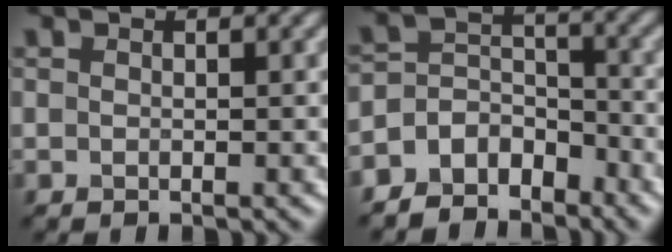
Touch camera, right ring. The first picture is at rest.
{"total": 5.4, "force": [-4.3, 3.1, 1.2], "torque": [-0.009, 0.001, -0.080]}